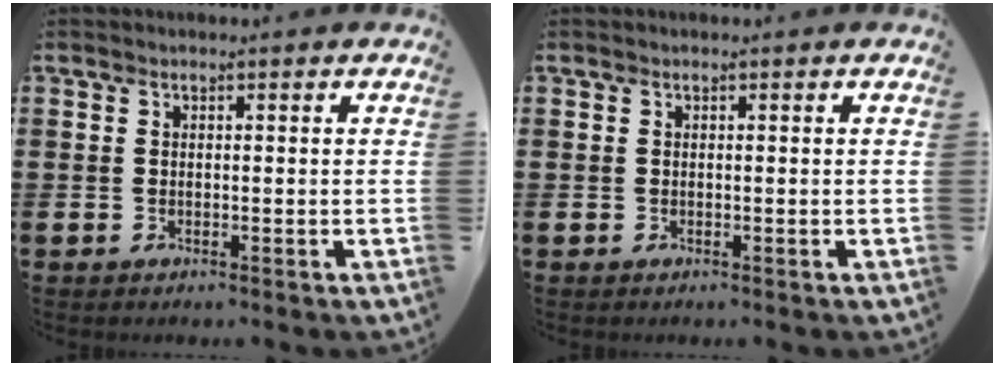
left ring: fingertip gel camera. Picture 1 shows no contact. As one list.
[{"total": 0.0}]